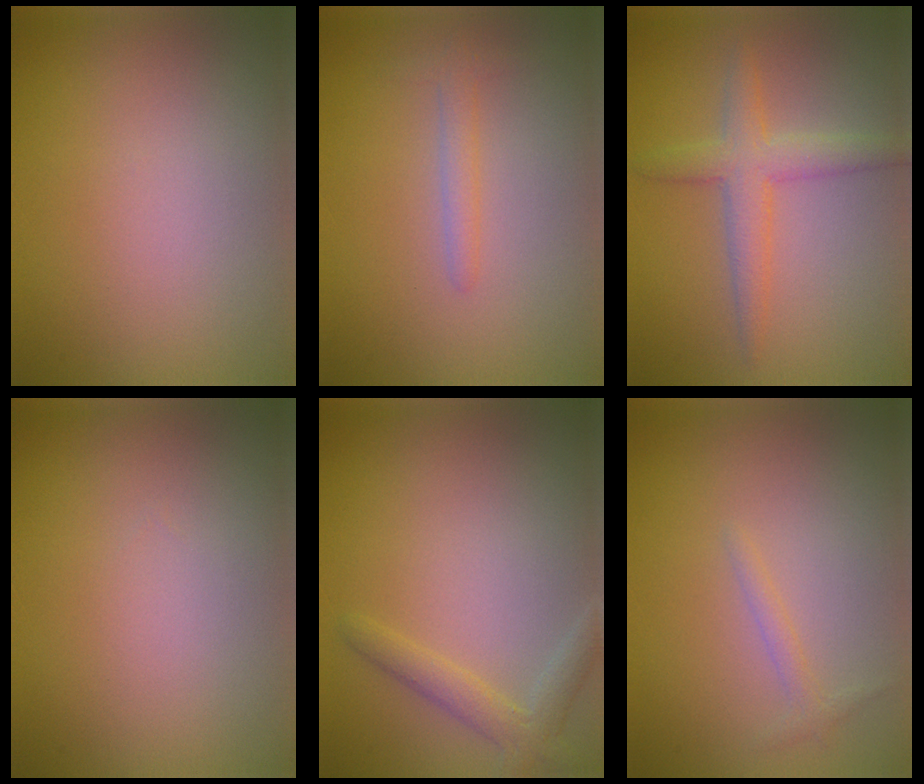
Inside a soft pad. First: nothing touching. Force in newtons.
{"total": 1.5, "press": 1.5, "slide": 0.1}
{"total": 3.5, "press": 3.5, "slide": 0.2}
{"total": 0.0}
{"total": 2.3, "press": 2.3, "slide": 0.1}
{"total": 0.9, "press": 0.9, "slide": 0.1}